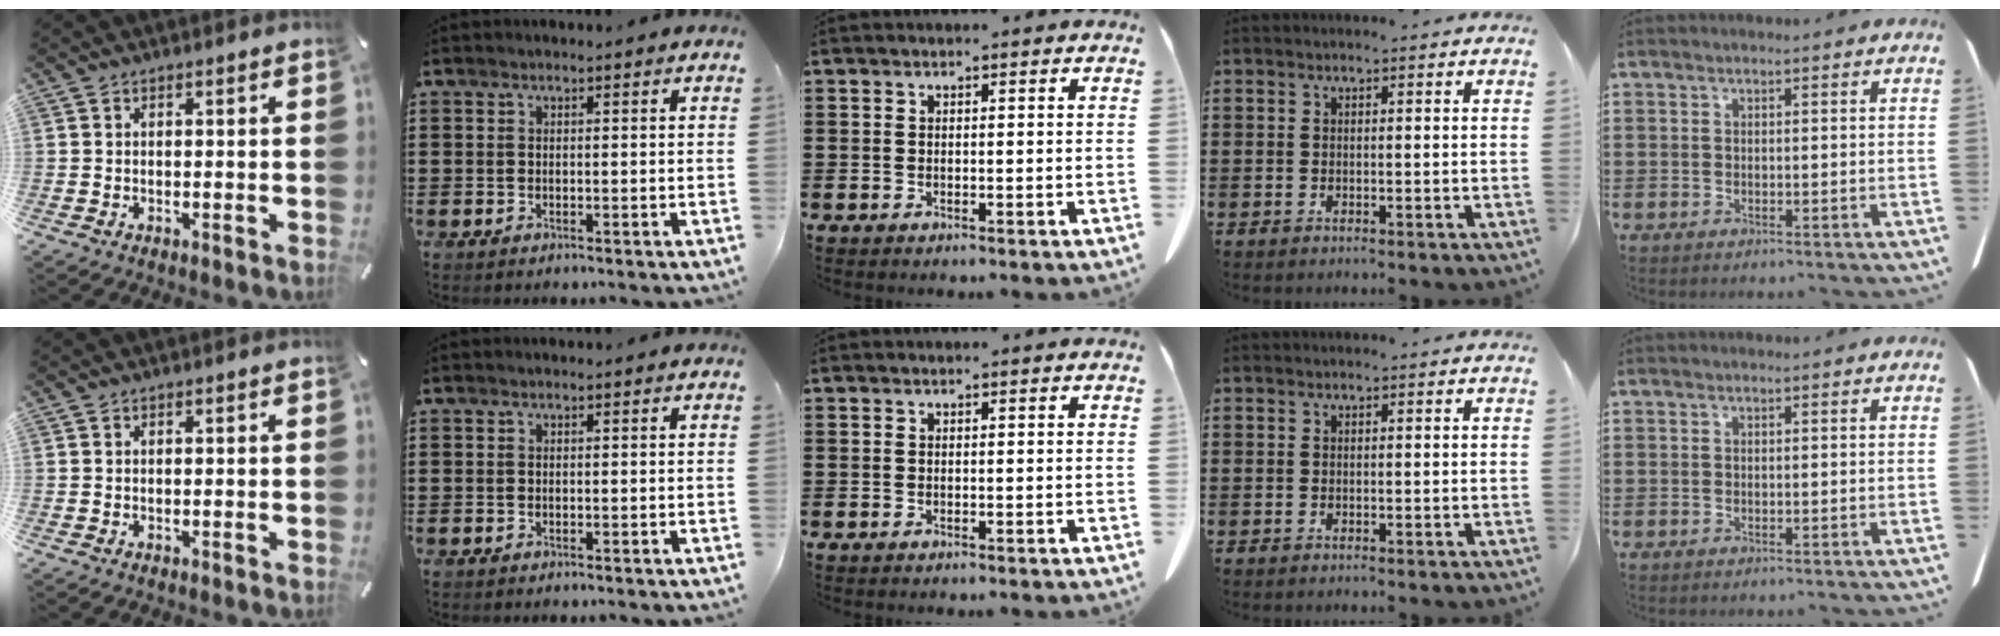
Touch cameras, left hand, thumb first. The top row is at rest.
{}